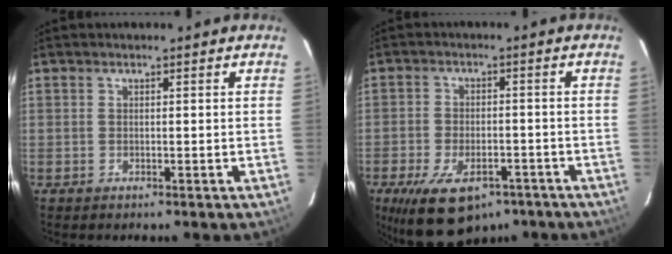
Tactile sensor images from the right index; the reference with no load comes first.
{"total": 15.0, "force": [-9.4, 7.6, 9.0], "torque": [-0.190, -0.021, -0.143]}